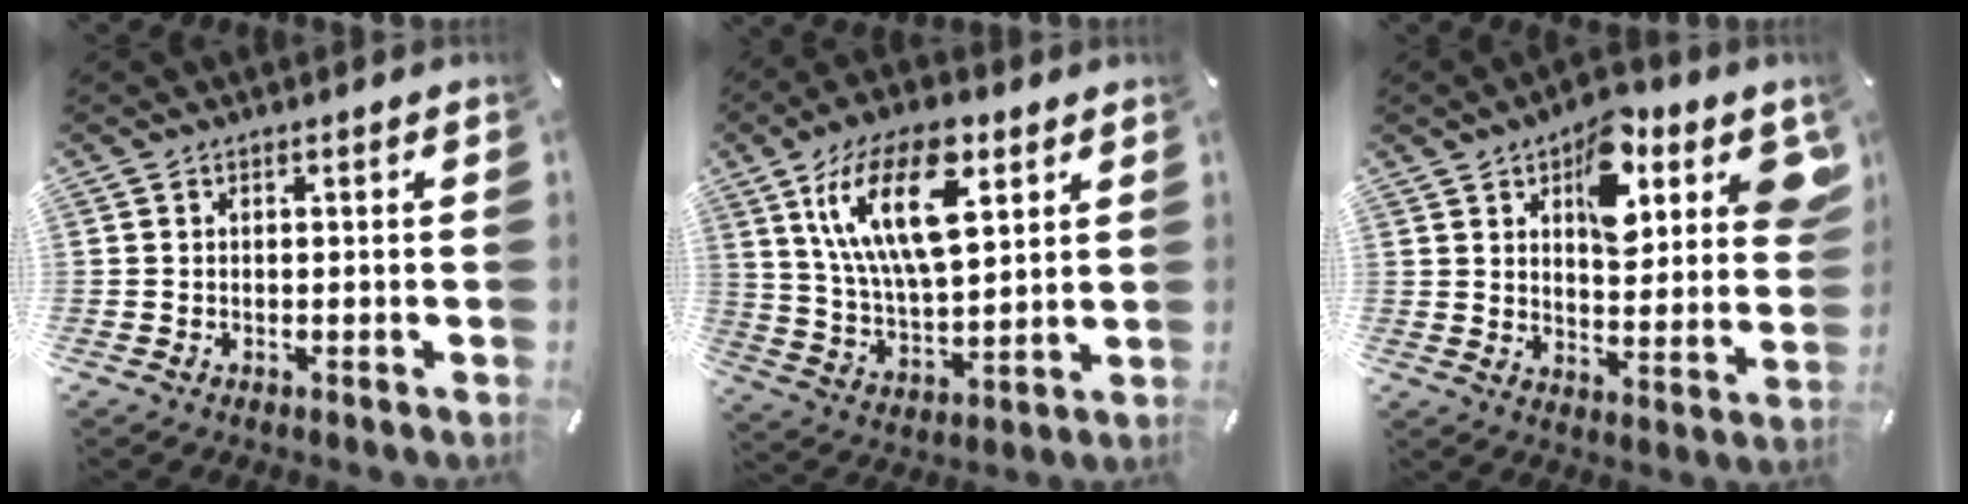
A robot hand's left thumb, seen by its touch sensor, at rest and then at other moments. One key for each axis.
{"total": 20.0, "fx": 9.4, "fy": 9.4, "fz": 14.9, "tx": -0.307, "ty": -0.022, "tz": 0.153}
{"total": 14.4, "fx": 7.9, "fy": 7.6, "fz": 9.4, "tx": -0.108, "ty": -0.046, "tz": 0.129}